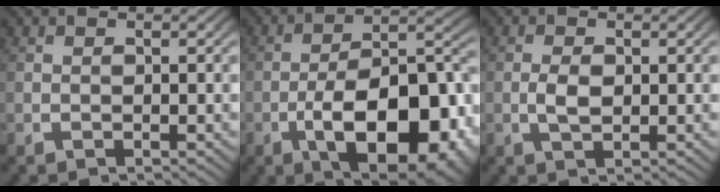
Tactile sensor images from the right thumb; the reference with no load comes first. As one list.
[{"total": 16.2, "force": [-3.9, 9.2, 12.7], "torque": [-0.220, -0.067, -0.028]}, {"total": 2.2, "force": [0.0, 1.3, 1.8], "torque": [-0.046, -0.010, 0.004]}]